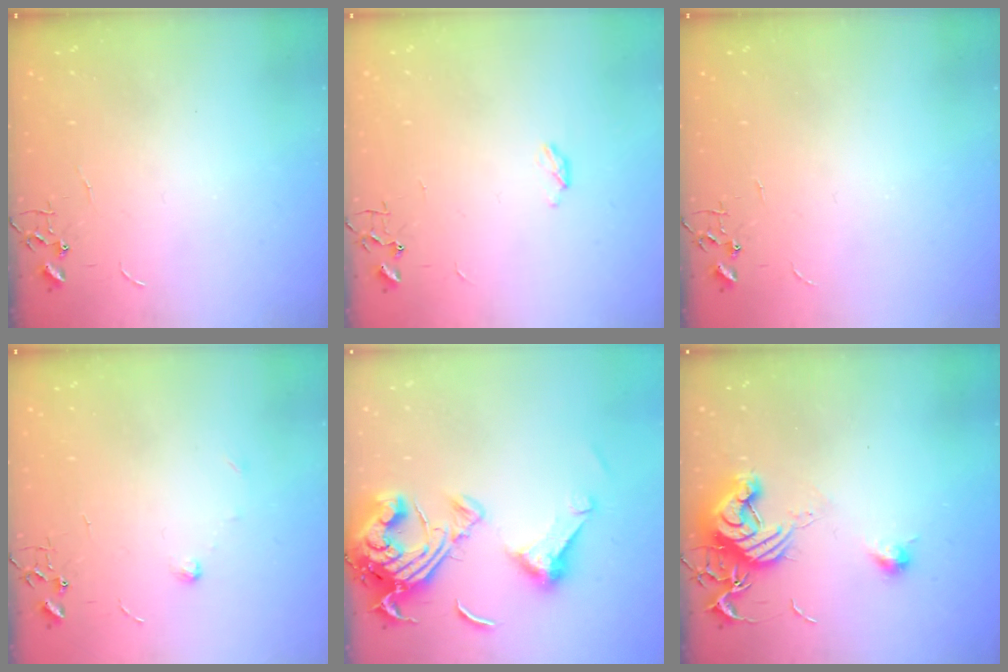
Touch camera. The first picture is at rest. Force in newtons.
{"total": 3.4, "press": 3.4, "slide": 0.5}
{"total": 0.0}
{"total": 4.9, "press": 4.8, "slide": 1.1}
{"total": 17.7, "press": 17.6, "slide": 1.7}
{"total": 14.2, "press": 14.2, "slide": 0.8}